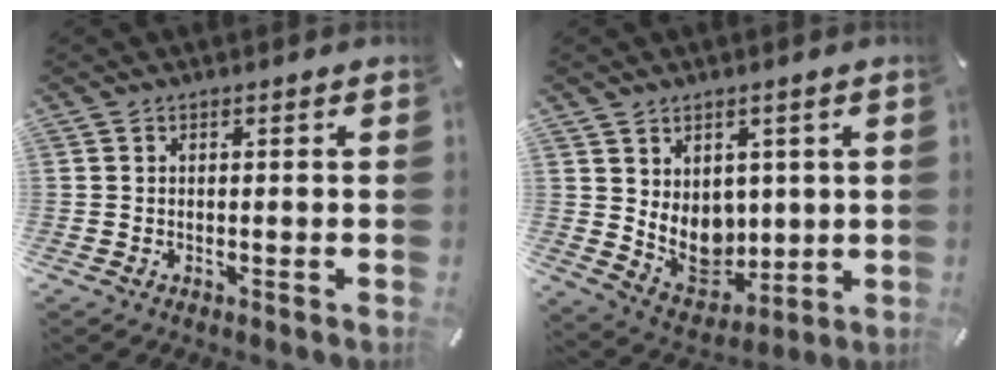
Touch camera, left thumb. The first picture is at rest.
{"total": 9.6, "force": [2.7, 8.1, 4.3], "torque": [-0.078, -0.030, 0.060]}